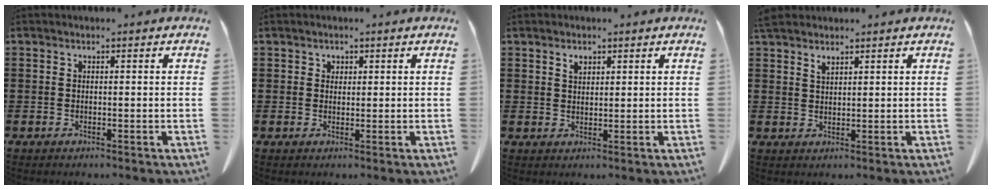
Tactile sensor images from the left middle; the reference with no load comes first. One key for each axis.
{"total": 0.9, "fx": 0.7, "fy": 0.6, "fz": 0.1, "tx": -0.003, "ty": 0.000, "tz": 0.015}
{"total": 1.5, "fx": 1.1, "fy": 0.8, "fz": 0.7, "tx": -0.010, "ty": -0.001, "tz": 0.019}
{"total": 1.8, "fx": 1.7, "fy": 0.3, "fz": 0.8, "tx": -0.019, "ty": 0.000, "tz": 0.031}